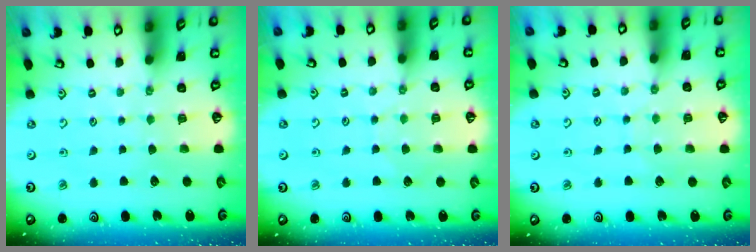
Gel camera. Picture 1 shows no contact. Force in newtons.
{"total": 4.7, "press": 4.7, "slide": 0.5}
{"total": 5.1, "press": 5.1, "slide": 0.5}